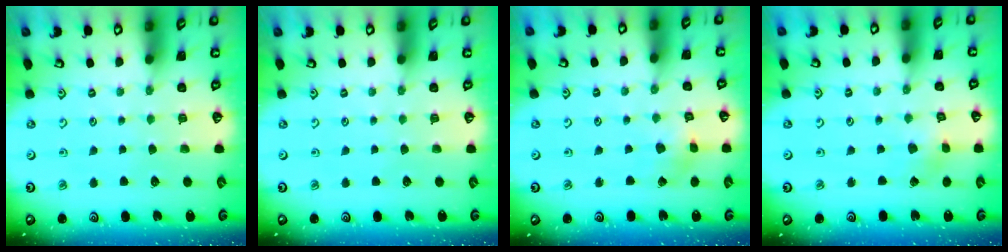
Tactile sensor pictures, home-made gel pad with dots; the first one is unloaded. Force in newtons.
{"total": 0.0}
{"total": 2.0, "press": 2.0, "slide": 0.3}
{"total": 2.4, "press": 2.4, "slide": 0.2}